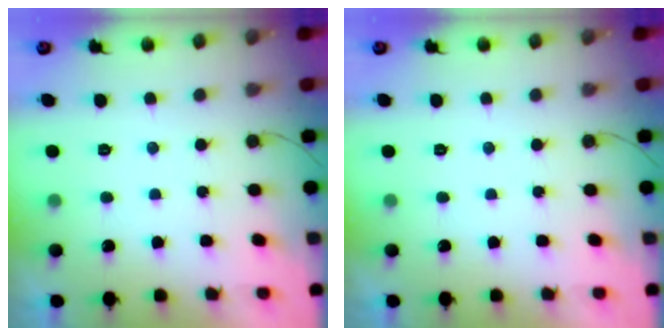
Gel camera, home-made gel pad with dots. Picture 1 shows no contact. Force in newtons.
{"total": 0.0}